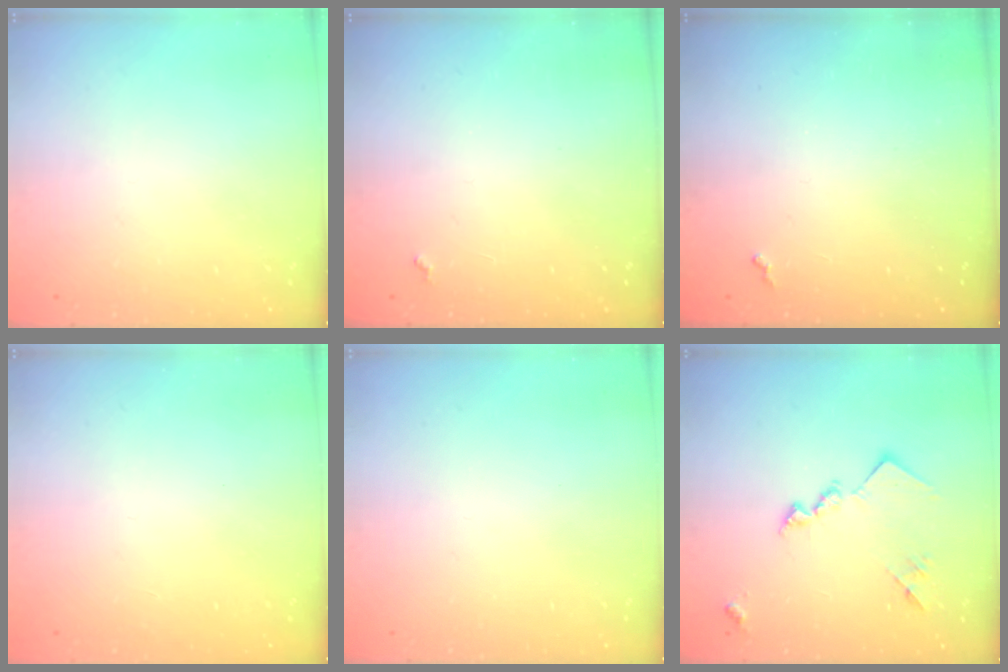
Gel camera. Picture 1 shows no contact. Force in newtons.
{"total": 1.9, "press": 1.9, "slide": 0.3}
{"total": 2.3, "press": 2.3, "slide": 0.5}
{"total": 1.5, "press": 1.3, "slide": 0.9}
{"total": 0.0}
{"total": 13.9, "press": 13.8, "slide": 0.9}